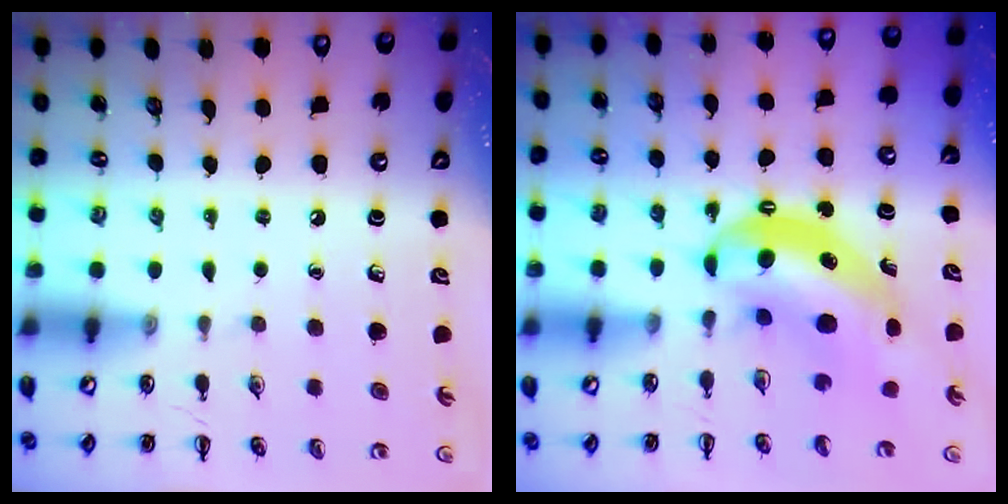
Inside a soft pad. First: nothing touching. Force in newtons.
{"total": 7.6, "press": 7.4, "slide": 1.8}